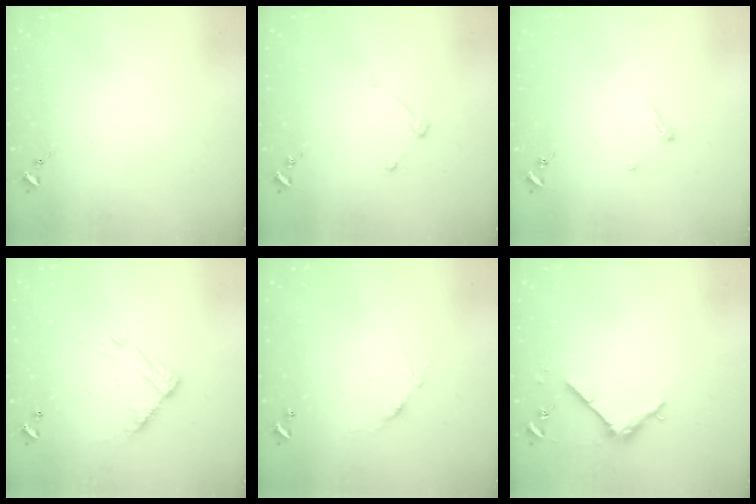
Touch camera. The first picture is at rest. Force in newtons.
{"total": 3.8, "press": 3.8, "slide": 0.5}
{"total": 3.4, "press": 3.4, "slide": 0.4}
{"total": 10.6, "press": 10.6, "slide": 0.4}
{"total": 5.1, "press": 5.1, "slide": 0.4}
{"total": 4.5, "press": 4.5, "slide": 0.5}